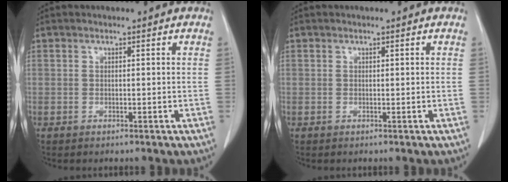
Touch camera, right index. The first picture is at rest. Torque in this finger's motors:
{"motor_torque": [-0.06, 0.01, 0.02, 0.02]}